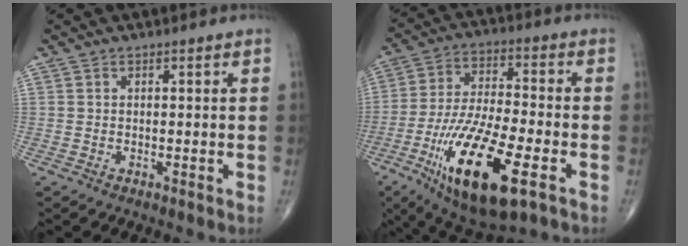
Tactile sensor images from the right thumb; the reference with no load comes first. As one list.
[{"total": 21.1, "force": [-8.6, 6.7, 18.0], "torque": [-0.365, 0.006, -0.146]}]